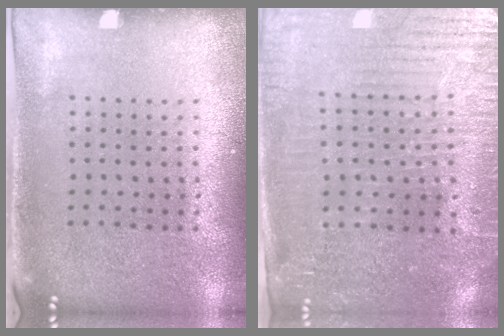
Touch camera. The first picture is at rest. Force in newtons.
{"total": 3.7, "press": 3.4, "slide": 1.5}